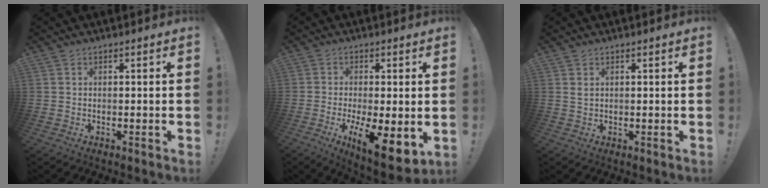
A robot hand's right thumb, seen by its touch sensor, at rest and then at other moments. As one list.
[{"total": 11.3, "force": [-2.9, 3.5, 10.4], "torque": [-0.140, 0.002, -0.036]}, {"total": 1.3, "force": [0.7, 0.3, 1.0], "torque": [-0.015, -0.002, 0.012]}]